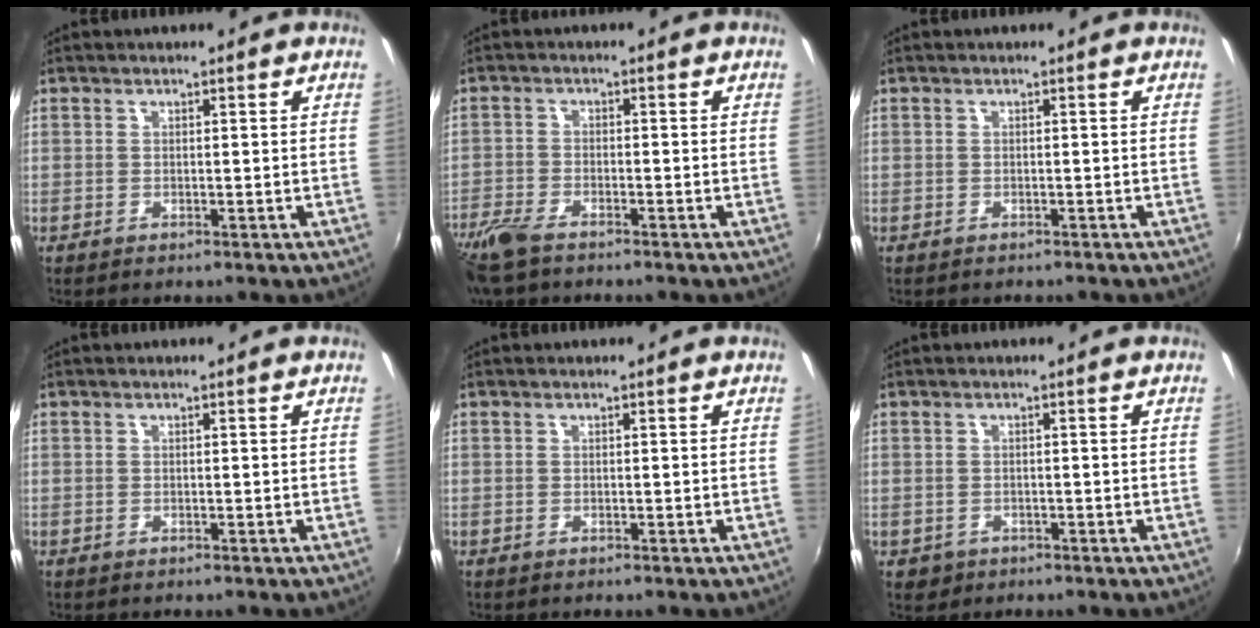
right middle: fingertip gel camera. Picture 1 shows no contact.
{"total": 7.6, "force": [-5.9, 2.4, 4.0], "torque": [-0.111, -0.024, -0.120]}
{"total": 0.8, "force": [-0.6, 0.5, 0.0], "torque": [-0.004, -0.001, -0.009]}
{"total": 0.0}
{"total": 0.0}
{"total": 2.4, "force": [-0.9, 2.1, 0.8], "torque": [-0.020, -0.004, -0.011]}